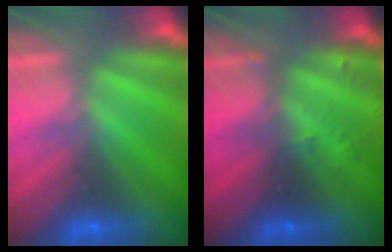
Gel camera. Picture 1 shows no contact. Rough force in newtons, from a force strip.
{"total": 2.9}